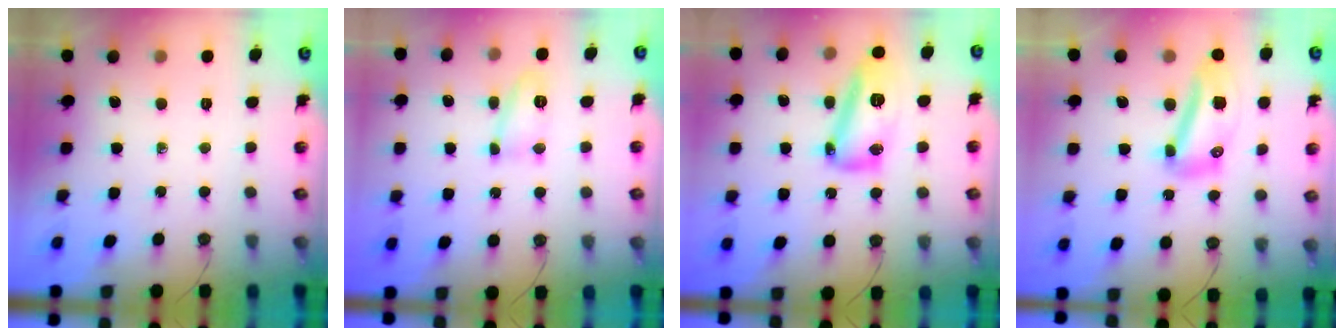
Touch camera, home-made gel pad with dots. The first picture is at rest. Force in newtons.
{"total": 9.8, "press": 9.8, "slide": 0.9}
{"total": 13.9, "press": 13.8, "slide": 1.2}
{"total": 11.9, "press": 11.9, "slide": 0.3}